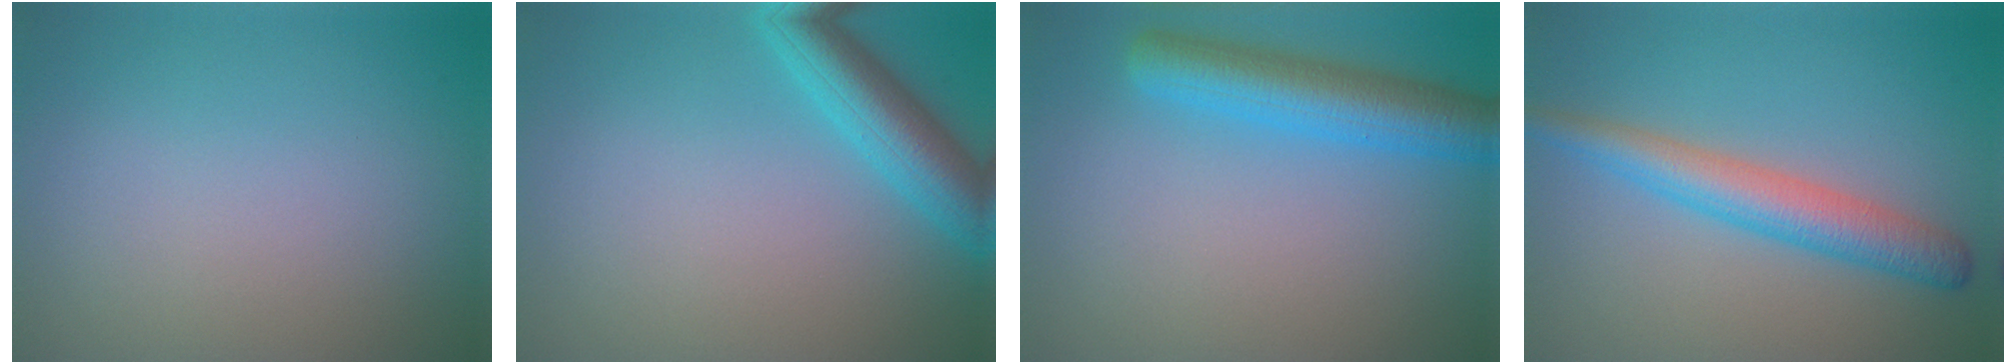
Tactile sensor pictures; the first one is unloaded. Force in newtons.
{"total": 4.8, "press": 4.8, "slide": 0.2}
{"total": 5.4, "press": 5.4, "slide": 0.3}
{"total": 4.4, "press": 4.4, "slide": 0.1}